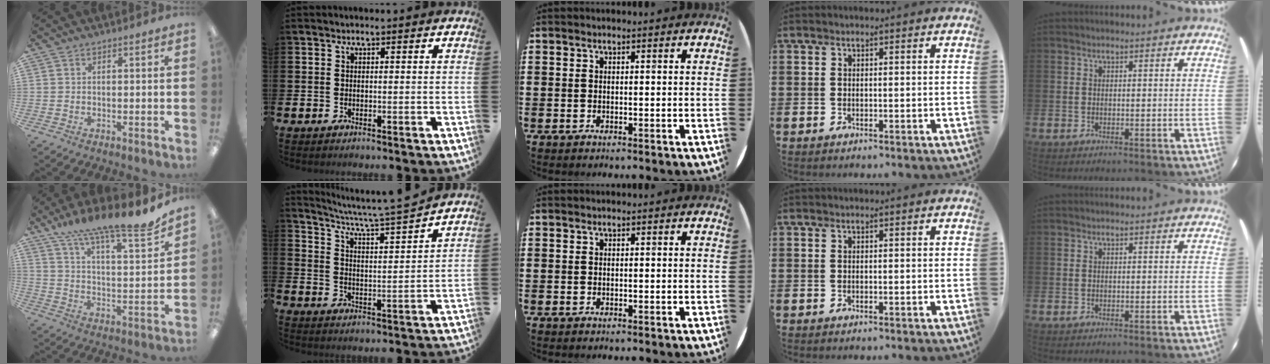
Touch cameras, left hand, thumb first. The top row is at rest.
{"thumb": {"total": 15.6, "force": [14.0, 1.8, 6.7], "torque": [-0.117, -0.107, 0.236]}, "index": {"total": 6.9, "force": [6.5, -0.1, 2.3], "torque": [-0.067, -0.057, 0.106]}}